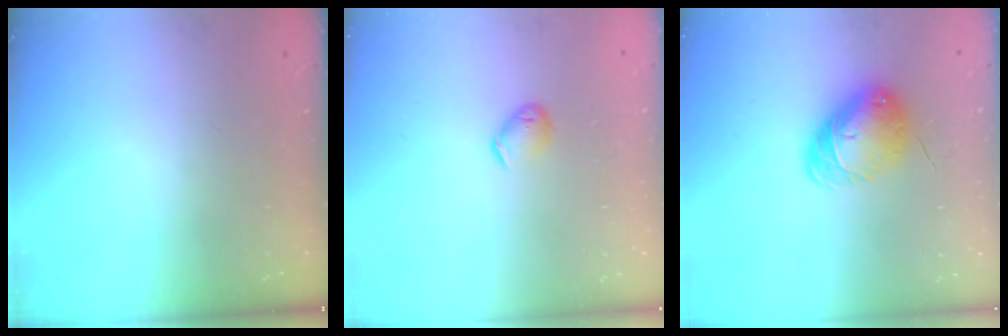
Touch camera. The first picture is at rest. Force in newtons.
{"total": 7.0, "press": 6.9, "slide": 1.3}
{"total": 8.5, "press": 8.5, "slide": 0.7}